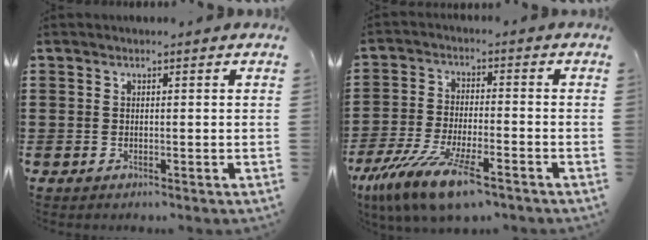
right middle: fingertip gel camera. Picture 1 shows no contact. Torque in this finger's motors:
{"motor_torque": [1.45, -0.69, 0.86, 0.21]}